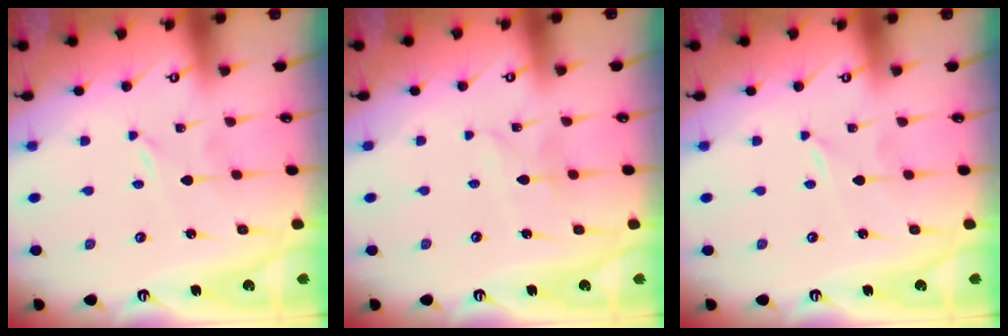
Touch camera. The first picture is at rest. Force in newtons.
{"total": 2.7, "press": 2.7, "slide": 0.2}
{"total": 0.0}